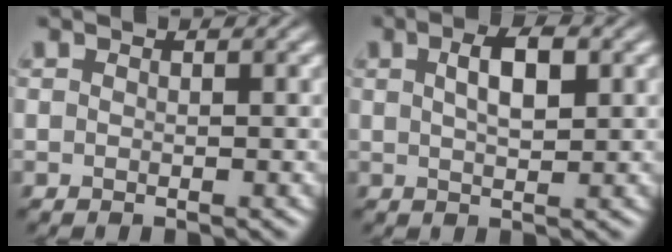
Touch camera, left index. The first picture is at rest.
{"total": 3.6, "force": [1.2, 1.3, 3.1], "torque": [-0.058, 0.008, 0.022]}